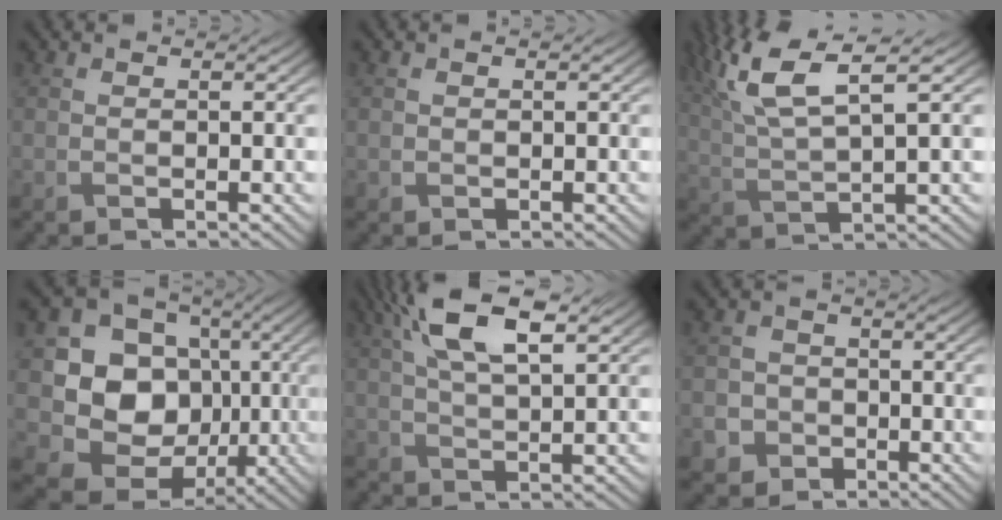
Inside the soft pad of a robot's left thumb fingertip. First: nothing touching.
{"total": 0.6, "force": [0.1, 0.6, 0.0], "torque": [-0.004, -0.005, 0.002]}
{"total": 10.2, "force": [5.2, 2.8, 8.4], "torque": [-0.192, 0.018, 0.102]}
{"total": 12.0, "force": [-1.0, 10.3, 6.0], "torque": [-0.132, -0.021, -0.032]}
{"total": 8.6, "force": [4.1, 3.2, 6.8], "torque": [-0.145, 0.018, 0.077]}
{"total": 4.5, "force": [-2.0, 4.0, 0.7], "torque": [-0.012, -0.006, -0.056]}